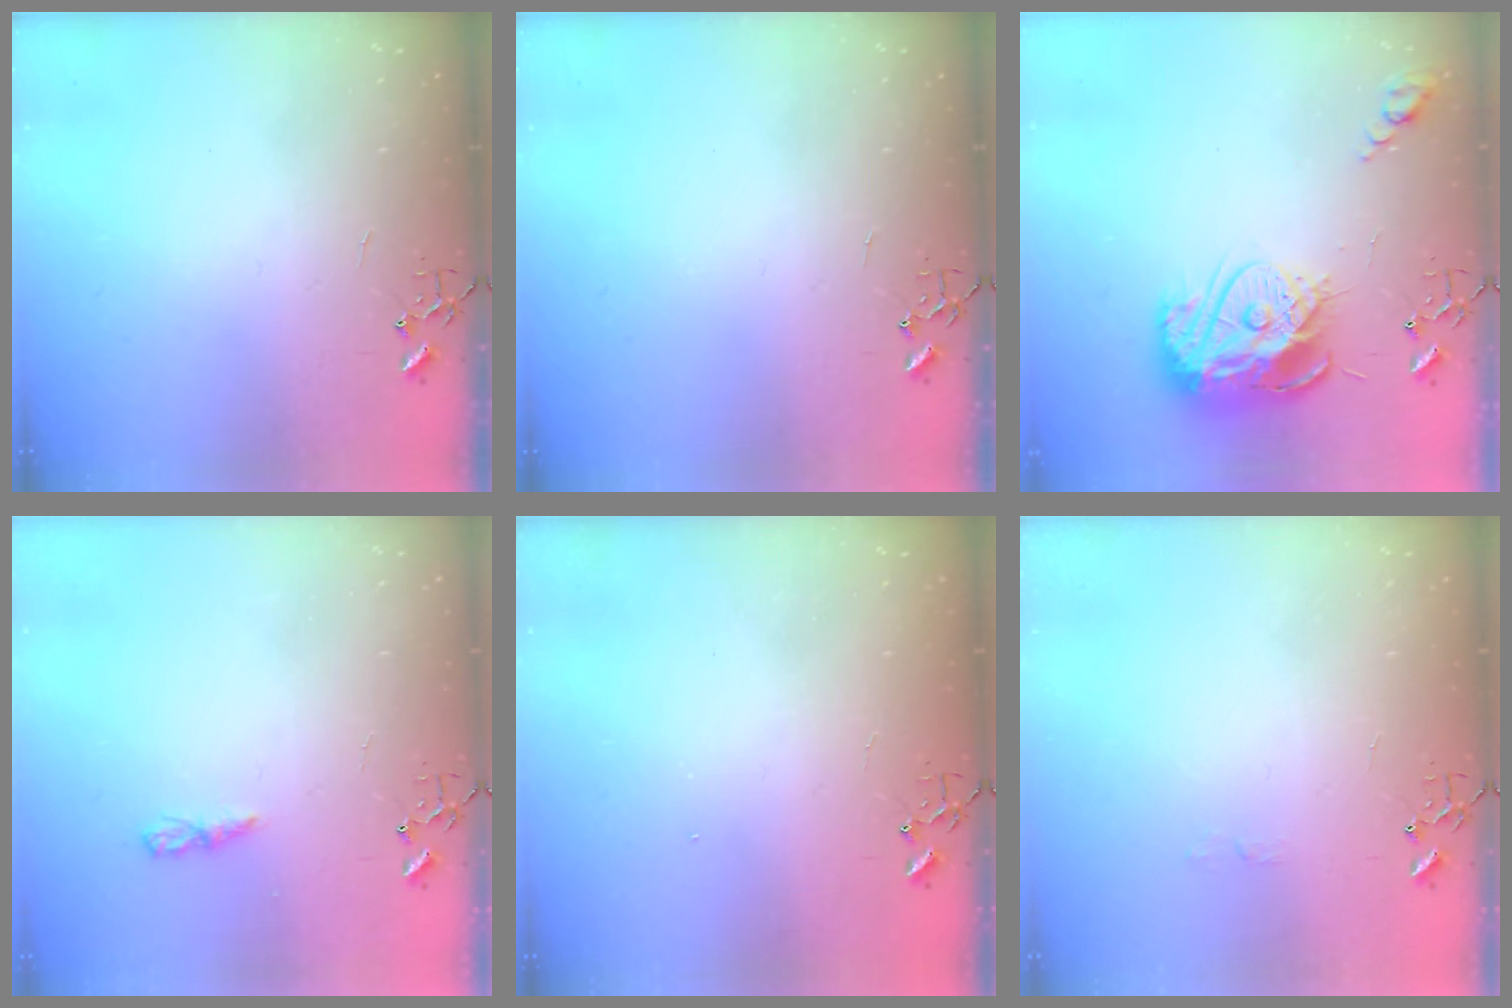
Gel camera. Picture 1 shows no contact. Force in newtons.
{"total": 0.0}
{"total": 17.6, "press": 17.6, "slide": 1.5}
{"total": 4.6, "press": 4.6, "slide": 0.5}
{"total": 1.2, "press": 1.2, "slide": 0.1}
{"total": 3.7, "press": 3.6, "slide": 0.5}